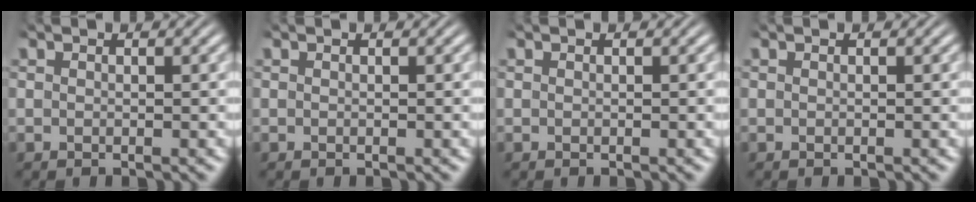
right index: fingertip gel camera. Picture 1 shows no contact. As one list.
[{"total": 0.0}, {"total": 0.0}, {"total": 0.0}]